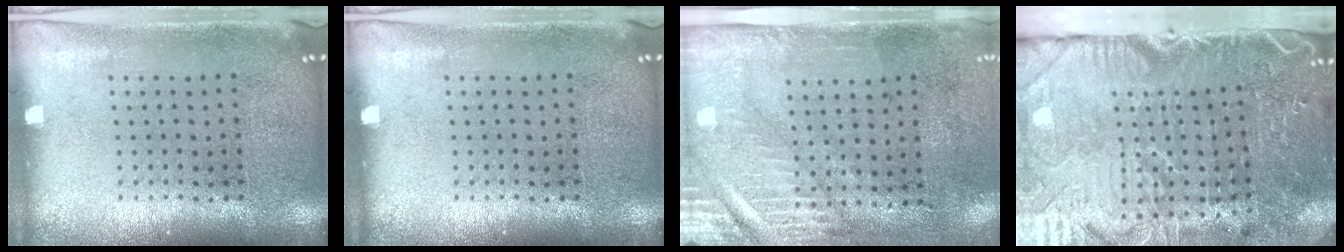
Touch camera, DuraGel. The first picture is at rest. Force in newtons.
{"total": 0.0}
{"total": 3.0, "press": 2.4, "slide": 1.6}
{"total": 5.3, "press": 4.4, "slide": 3.0}